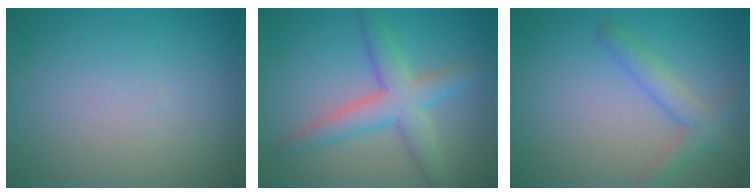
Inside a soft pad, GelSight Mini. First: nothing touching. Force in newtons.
{"total": 4.6, "press": 4.6, "slide": 0.1}
{"total": 2.7, "press": 2.7, "slide": 0.2}